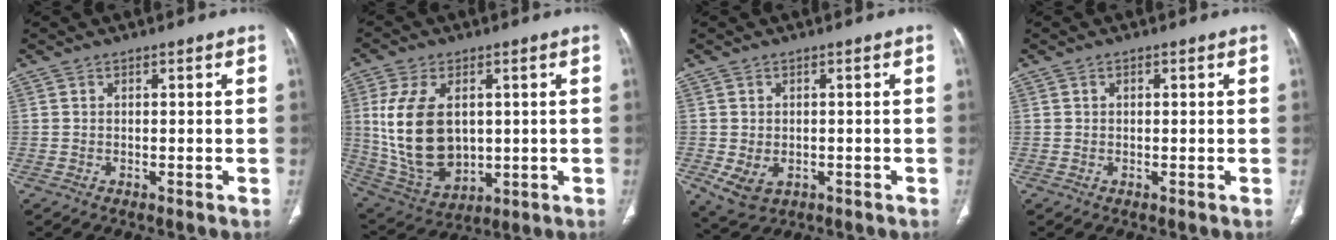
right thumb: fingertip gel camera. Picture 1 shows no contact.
{"total": 16.8, "force": [1.9, 10.6, 12.9], "torque": [-0.240, -0.014, 0.058]}
{"total": 5.3, "force": [-1.3, 3.8, 3.4], "torque": [-0.061, -0.001, -0.006]}
{"total": 0.7, "force": [0.2, 0.5, 0.5], "torque": [-0.005, 0.001, 0.003]}